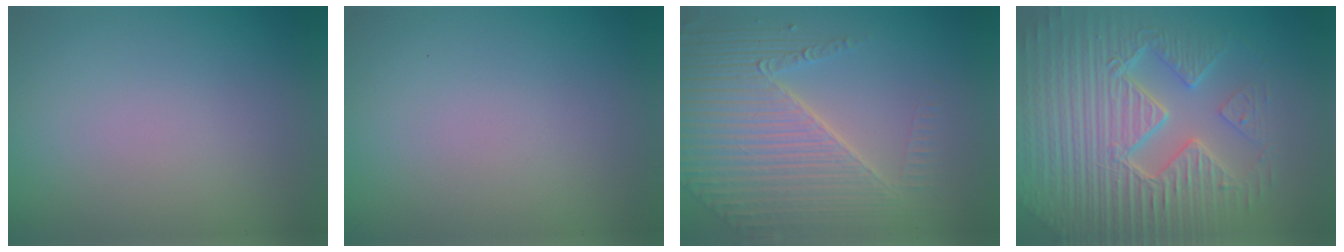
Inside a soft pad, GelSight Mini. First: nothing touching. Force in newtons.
{"total": 0.0}
{"total": 8.1, "press": 5.9, "slide": 5.7}
{"total": 9.8, "press": 6.9, "slide": 7.0}